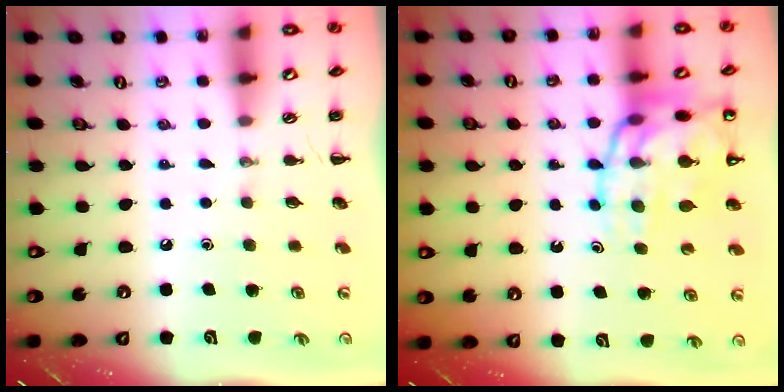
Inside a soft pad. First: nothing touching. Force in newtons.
{"total": 19.4, "press": 19.1, "slide": 3.5}